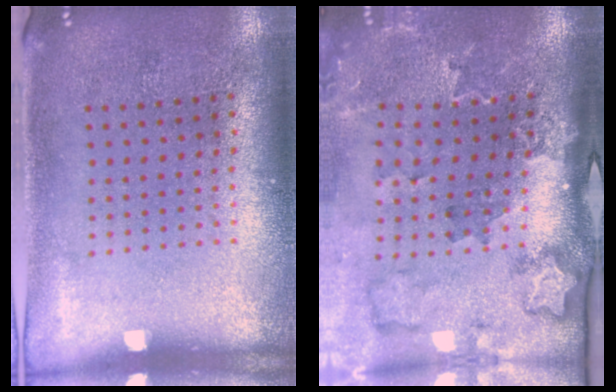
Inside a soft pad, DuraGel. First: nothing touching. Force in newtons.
{"total": 2.2, "press": 2.0, "slide": 1.0}